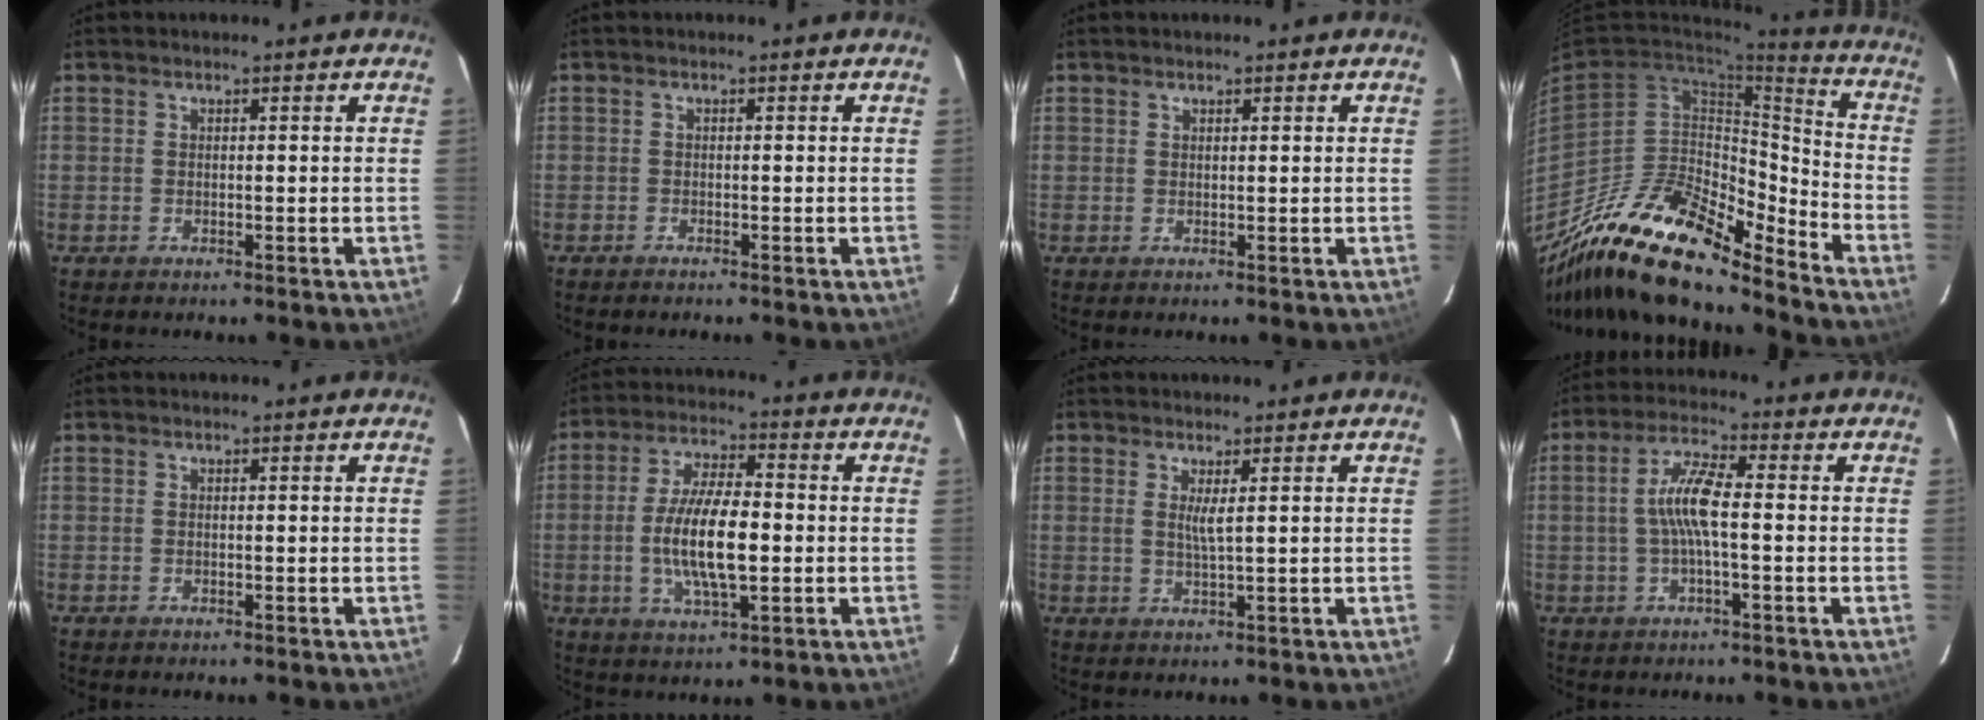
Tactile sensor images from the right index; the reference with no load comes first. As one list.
[{"total": 0.6, "force": [-0.5, 0.1, 0.1], "torque": [-0.003, -0.001, -0.011]}, {"total": 0.6, "force": [0.5, 0.4, 0.0], "torque": [0.001, 0.001, 0.007]}, {"total": 24.3, "force": [-19.3, 6.7, 13.0], "torque": [-0.225, -0.018, -0.342]}, {"total": 0.0}, {"total": 12.2, "force": [-1.6, 4.1, 11.4], "torque": [-0.222, -0.003, -0.027]}, {"total": 2.4, "force": [0.8, -0.2, 2.3], "torque": [-0.041, -0.006, 0.013]}, {"total": 7.0, "force": [-0.6, 1.2, 6.8], "torque": [-0.139, 0.010, -0.011]}]